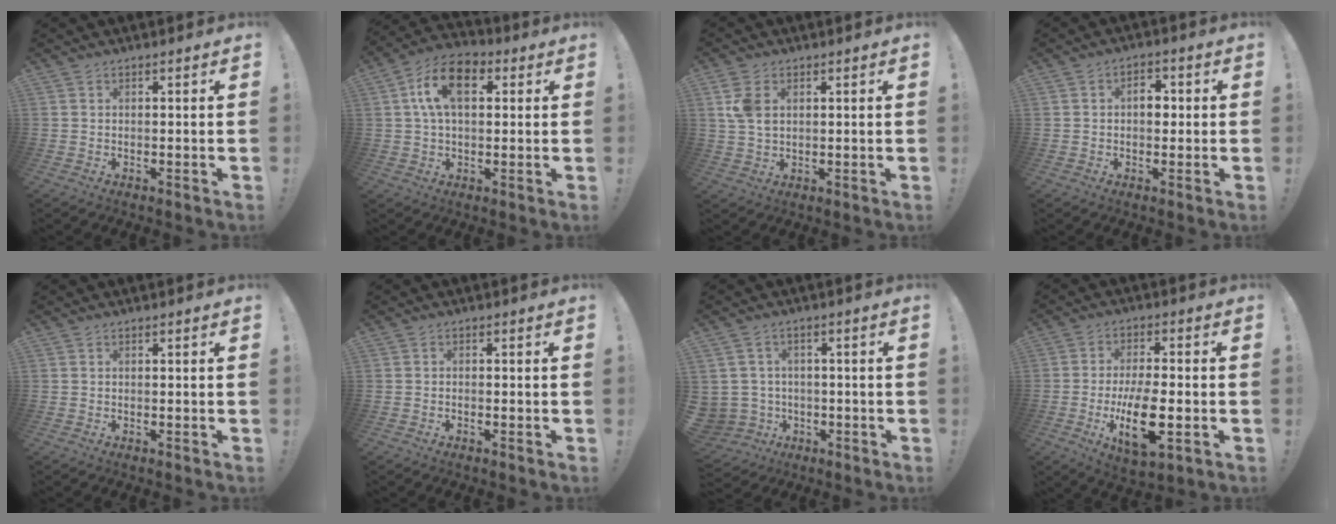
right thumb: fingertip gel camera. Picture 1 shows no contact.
{"total": 12.5, "force": [3.5, 7.2, 9.7], "torque": [-0.174, 0.015, 0.066]}
{"total": 5.9, "force": [1.9, 3.8, 4.1], "torque": [-0.082, 0.000, 0.038]}
{"total": 4.6, "force": [-0.1, 3.3, 3.2], "torque": [-0.047, 0.010, -0.007]}
{"total": 0.0}
{"total": 0.7, "force": [-0.7, 0.1, 0.1], "torque": [-0.008, 0.004, -0.011]}
{"total": 5.9, "force": [0.0, 5.7, 1.5], "torque": [-0.042, 0.001, 0.009]}
{"total": 14.0, "force": [-3.7, 6.1, 12.0], "torque": [-0.209, 0.000, -0.060]}